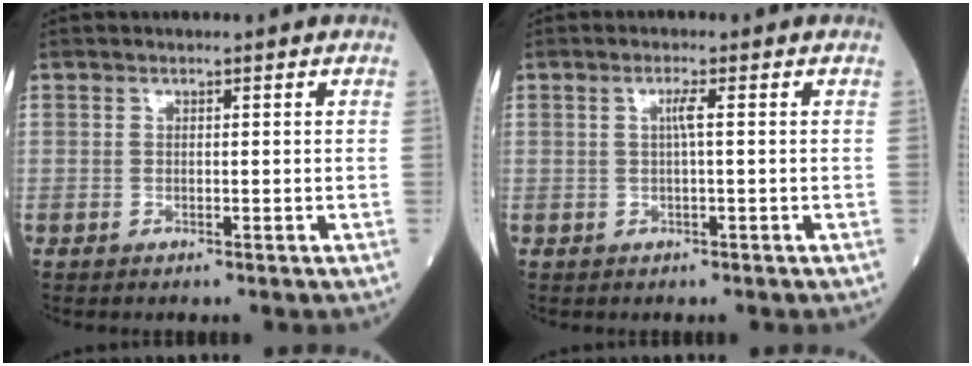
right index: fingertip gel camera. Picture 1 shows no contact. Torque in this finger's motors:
{"motor_torque": [0.32, 0.04, 0.09, 0.01]}